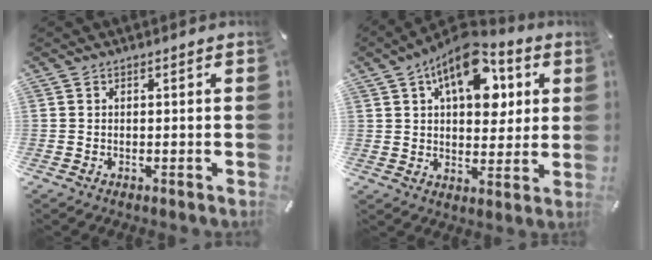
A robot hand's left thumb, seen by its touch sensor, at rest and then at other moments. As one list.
[{"total": 15.7, "force": [7.0, 9.0, 10.8], "torque": [-0.145, -0.025, 0.119]}]